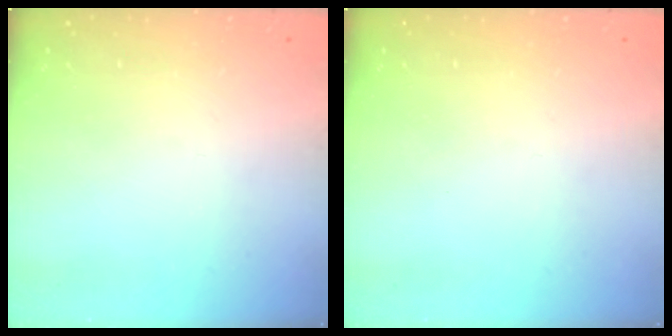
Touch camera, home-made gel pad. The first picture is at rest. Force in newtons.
{"total": 0.0}